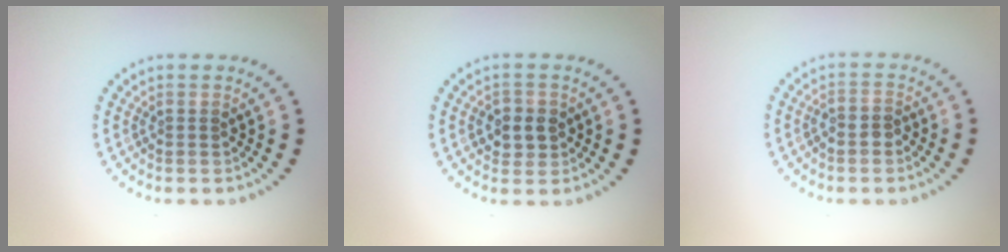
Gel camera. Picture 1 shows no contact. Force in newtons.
{"total": 2.5, "press": 2.4, "slide": 0.6}
{"total": 1.2, "press": 0.9, "slide": 0.7}